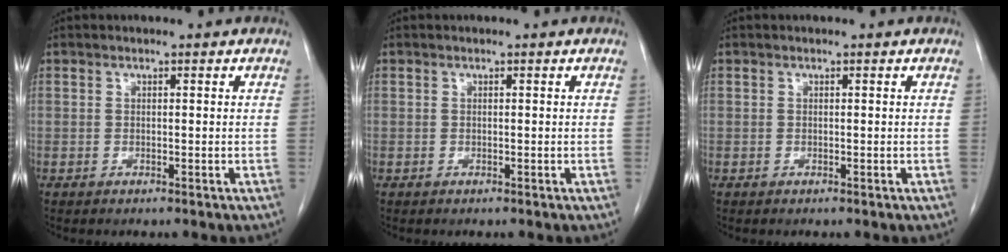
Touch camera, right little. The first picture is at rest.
{"total": 0.0}
{"total": 0.0}